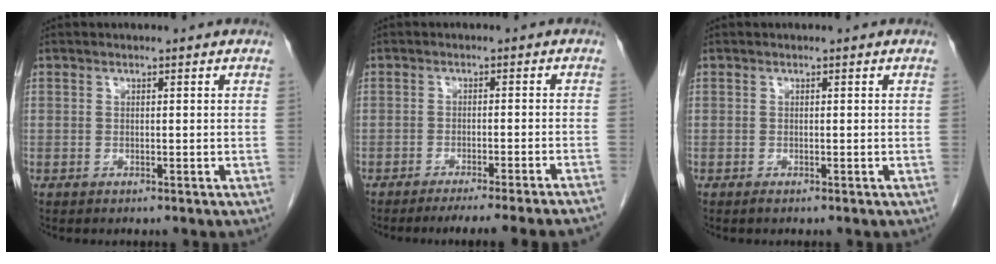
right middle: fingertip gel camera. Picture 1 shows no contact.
{"total": 12.6, "force": [-11.1, -1.9, 5.5], "torque": [-0.048, -0.032, -0.145]}
{"total": 0.0}